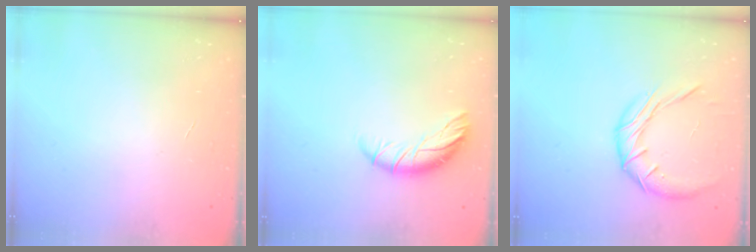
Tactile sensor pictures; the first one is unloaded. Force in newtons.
{"total": 8.9, "press": 8.9, "slide": 0.3}
{"total": 11.5, "press": 11.5, "slide": 0.8}